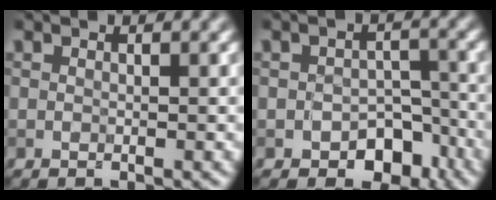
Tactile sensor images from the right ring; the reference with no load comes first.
{"total": 4.4, "force": [-2.4, 3.0, 2.2], "torque": [-0.016, -0.003, -0.031]}